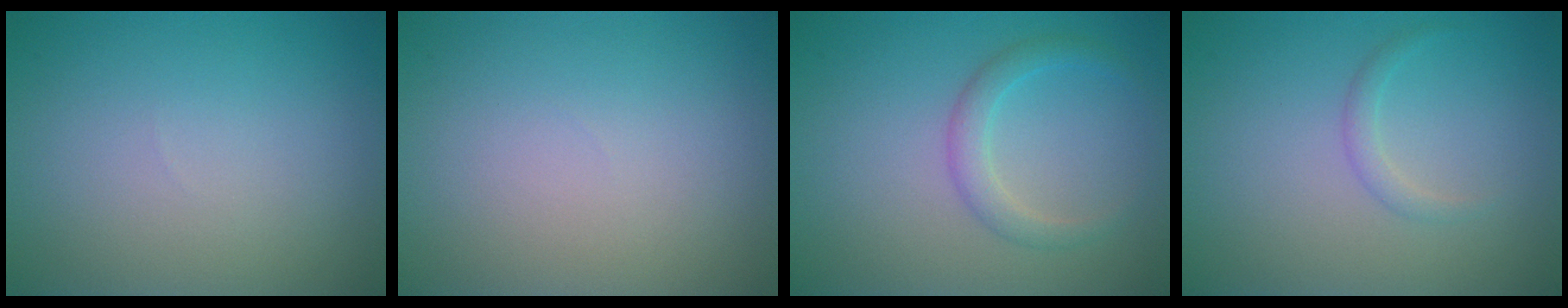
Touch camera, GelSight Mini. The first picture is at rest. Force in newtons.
{"total": 0.0}
{"total": 2.1, "press": 2.1, "slide": 0.1}
{"total": 1.0, "press": 1.0, "slide": 0.1}